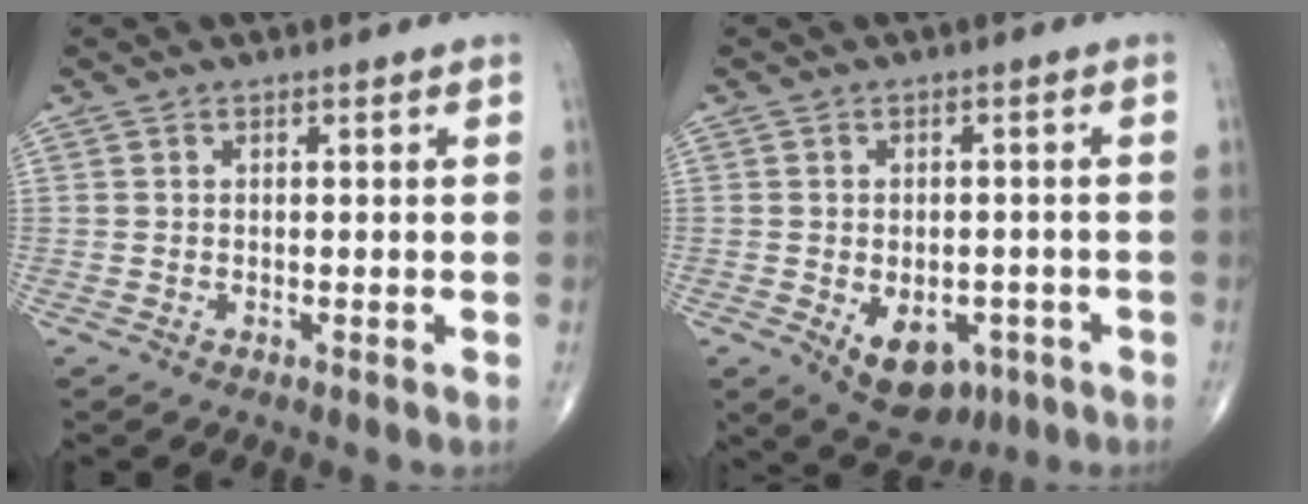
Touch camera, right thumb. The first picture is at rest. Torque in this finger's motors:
{"motor_torque": [-0.12, 0.41, 0.36, 0.19, 0.04]}